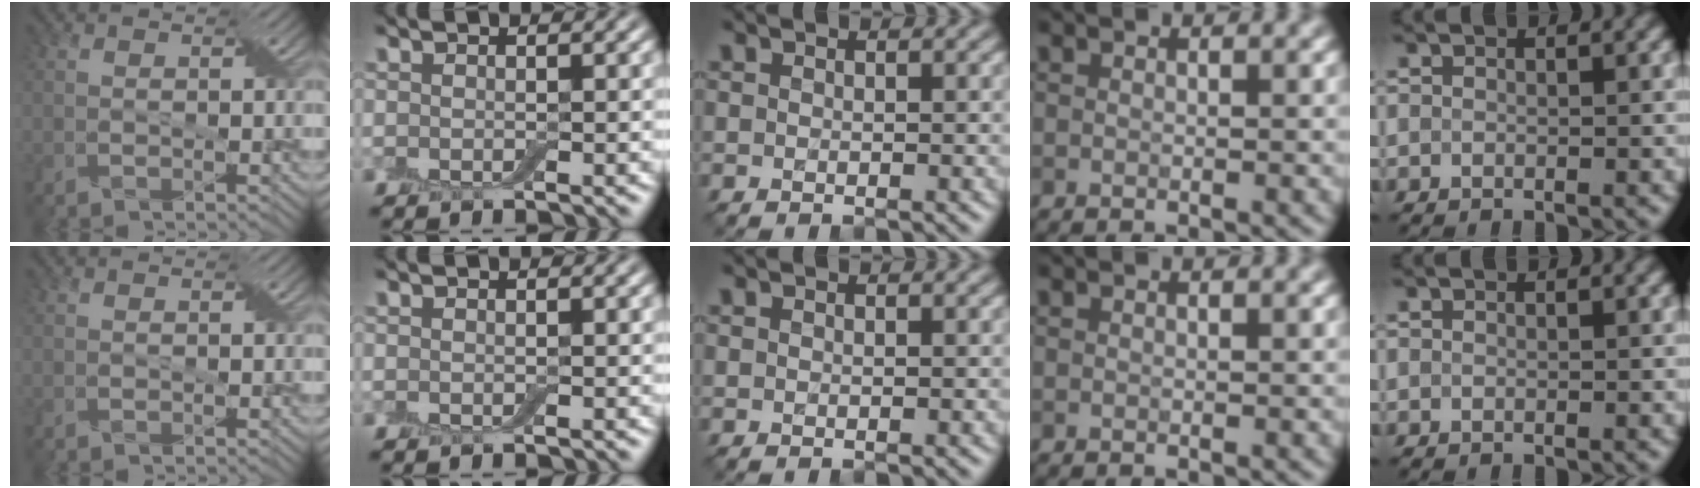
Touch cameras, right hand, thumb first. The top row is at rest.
{}